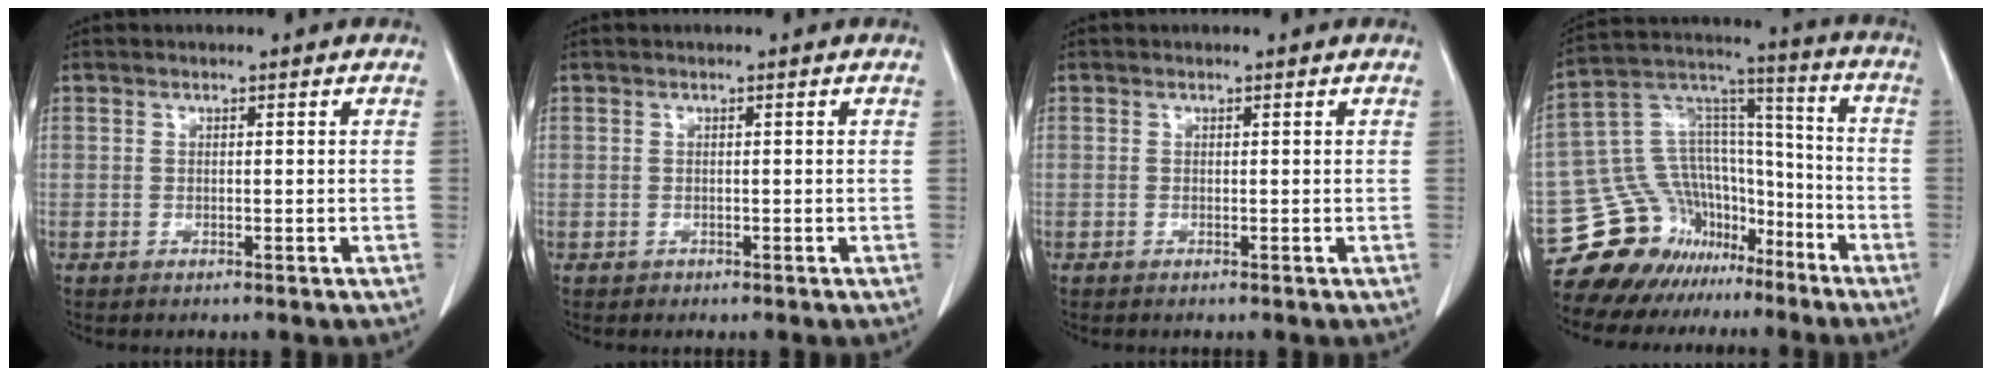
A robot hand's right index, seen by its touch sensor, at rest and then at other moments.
{"total": 0.5, "force": [-0.2, 0.4, -0.1], "torque": [0.000, 0.004, -0.006]}
{"total": 0.0}
{"total": 18.0, "force": [-12.7, 11.3, 5.9], "torque": [-0.115, 0.089, -0.214]}